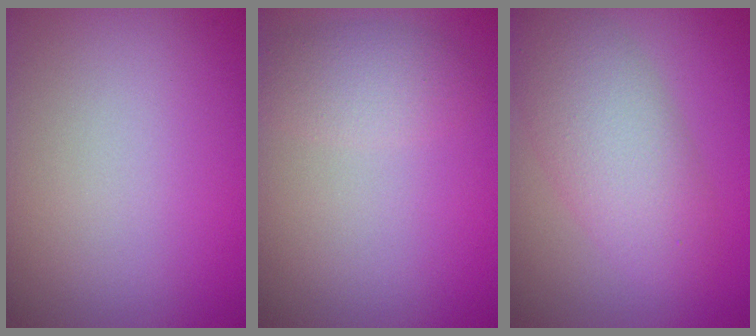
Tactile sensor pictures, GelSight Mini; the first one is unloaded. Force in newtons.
{"total": 2.3, "press": 2.3, "slide": 0.0}
{"total": 5.9, "press": 5.9, "slide": 0.3}